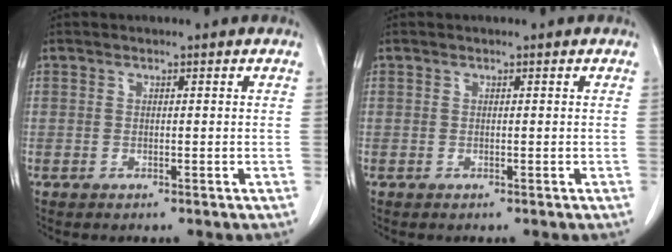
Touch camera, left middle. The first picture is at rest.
{"total": 0.0}